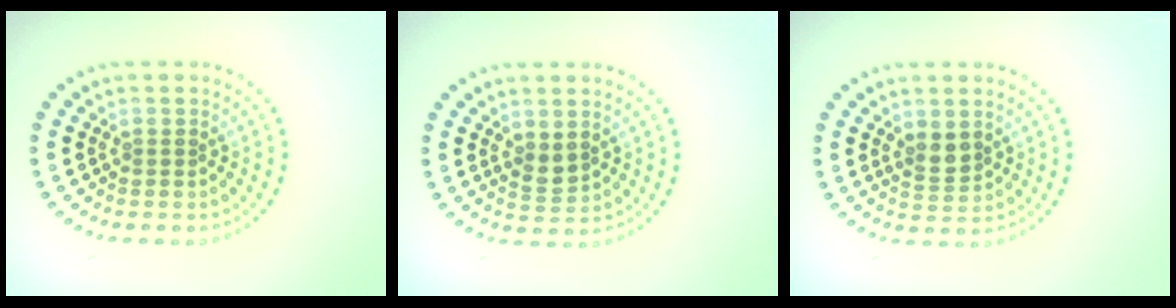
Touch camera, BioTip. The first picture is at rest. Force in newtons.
{"total": 1.6, "press": 1.4, "slide": 0.7}
{"total": 2.0, "press": 1.8, "slide": 0.9}